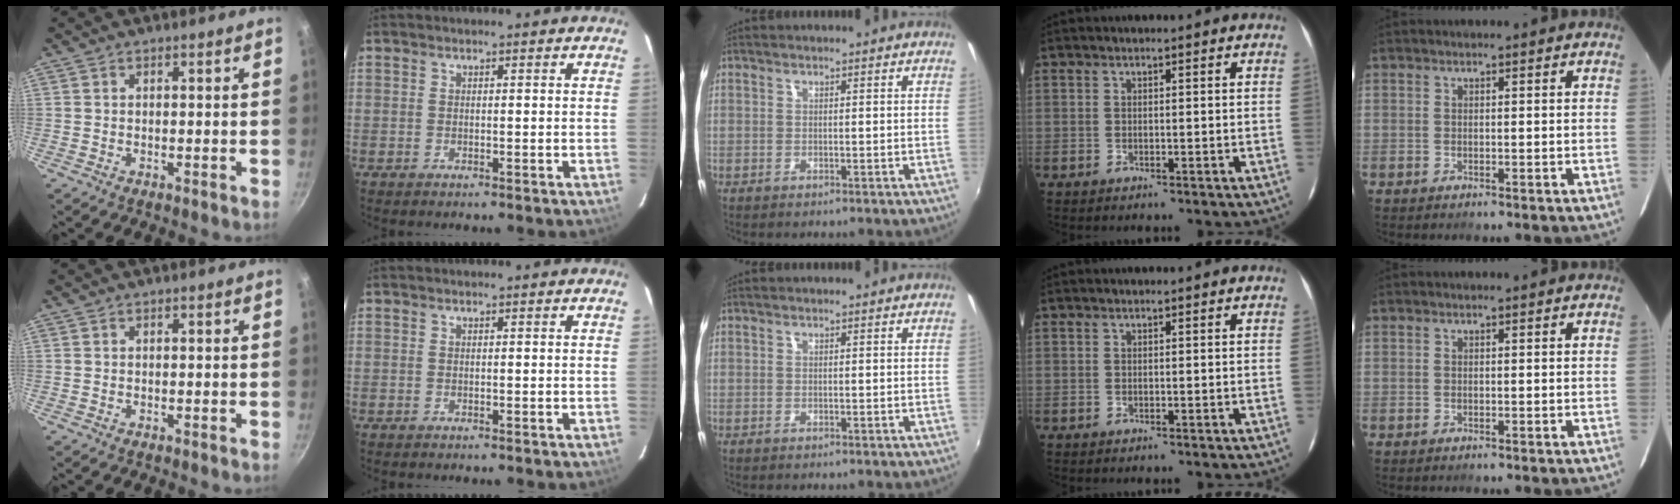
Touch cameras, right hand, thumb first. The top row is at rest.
{}